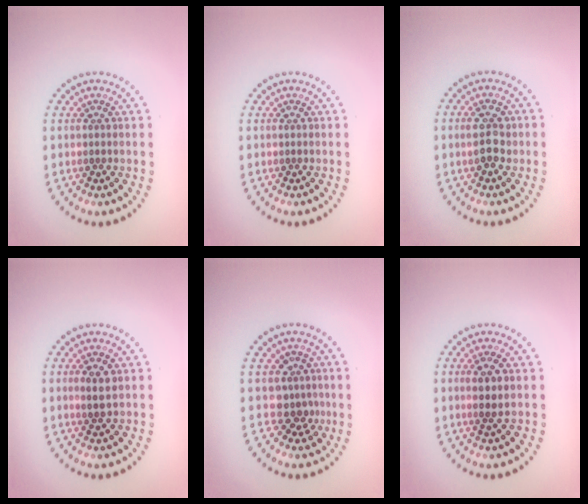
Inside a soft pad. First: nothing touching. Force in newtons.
{"total": 0.0}
{"total": 2.8, "press": 2.8, "slide": 0.1}
{"total": 1.8, "press": 1.8, "slide": 0.4}
{"total": 2.6, "press": 2.0, "slide": 1.7}
{"total": 1.7, "press": 1.6, "slide": 0.8}